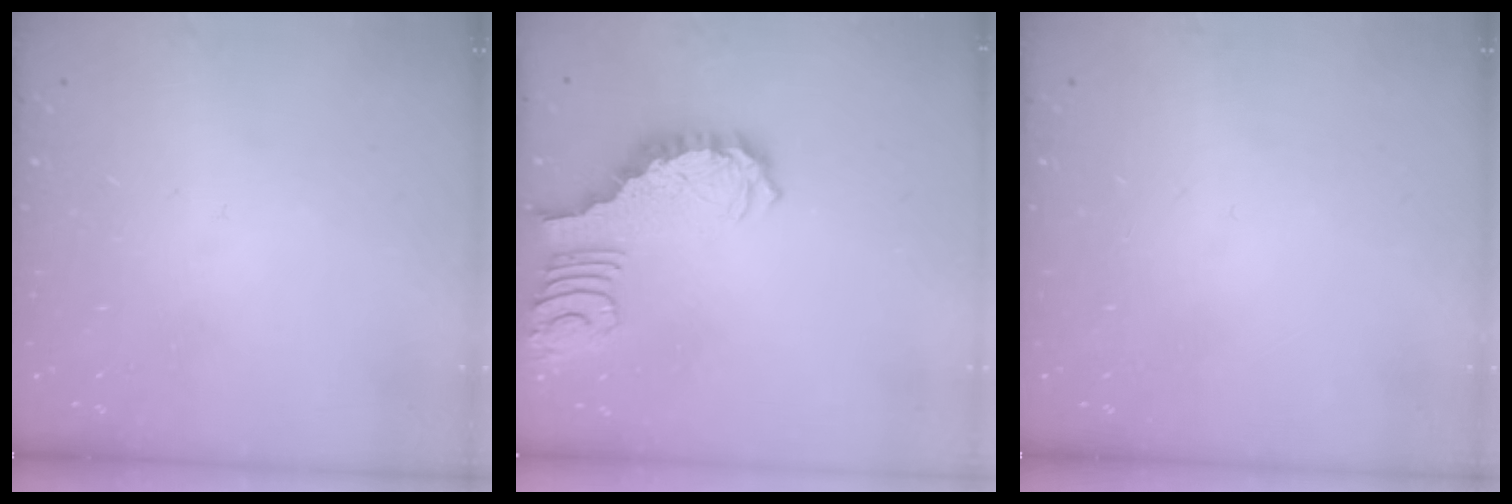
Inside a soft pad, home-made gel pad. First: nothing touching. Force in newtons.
{"total": 3.0, "press": 2.9, "slide": 0.5}
{"total": 0.0}